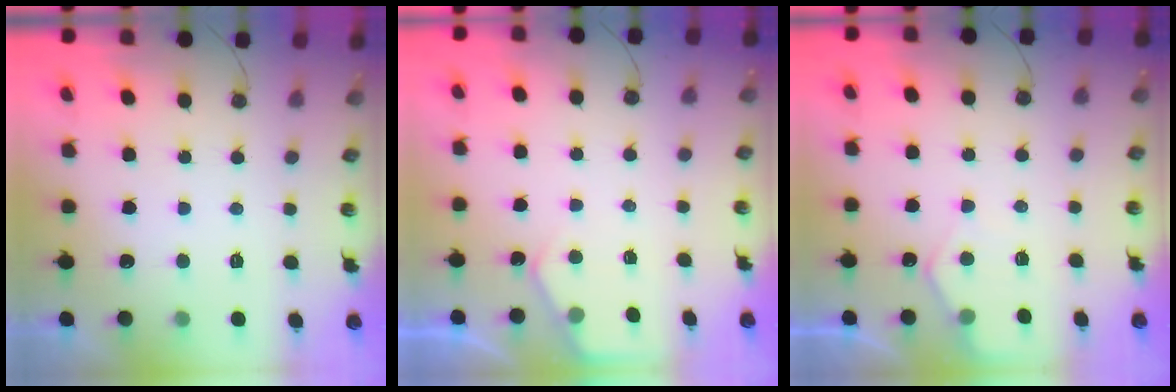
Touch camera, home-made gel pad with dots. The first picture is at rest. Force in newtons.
{"total": 3.9, "press": 3.9, "slide": 0.5}
{"total": 5.1, "press": 5.0, "slide": 0.7}